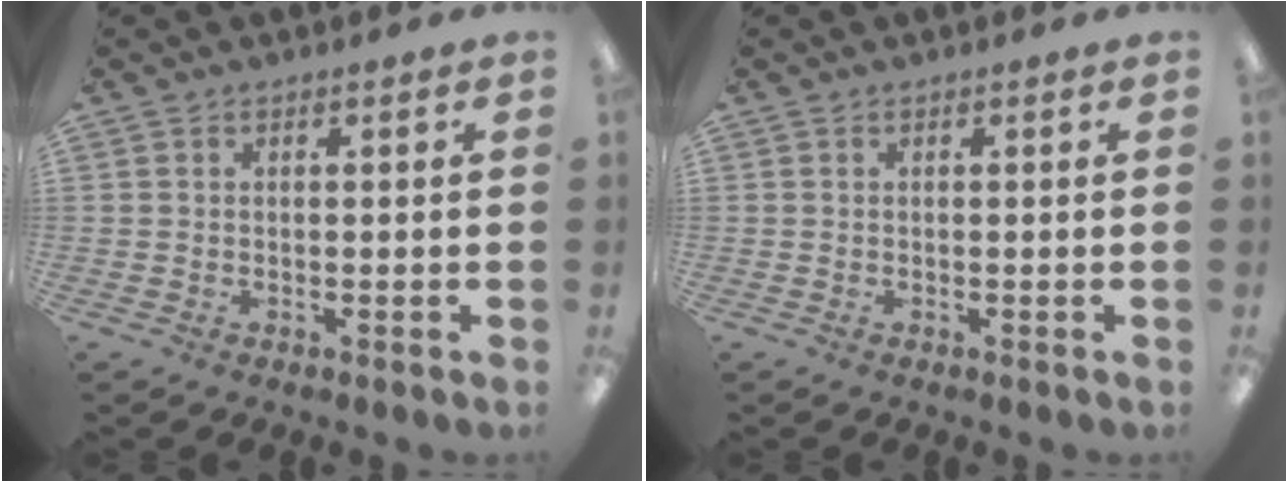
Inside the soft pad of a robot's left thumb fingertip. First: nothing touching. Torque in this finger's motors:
{"motor_torque": [0.00, 0.00, 0.00, 0.00, 0.00]}